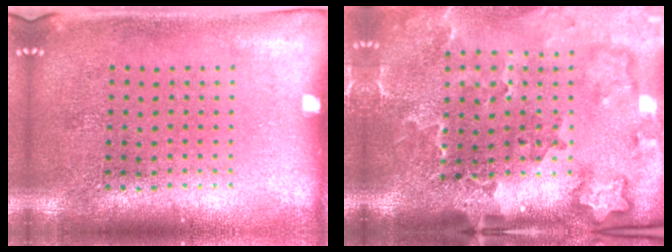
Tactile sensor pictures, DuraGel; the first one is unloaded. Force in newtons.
{"total": 3.5, "press": 2.4, "slide": 2.5}